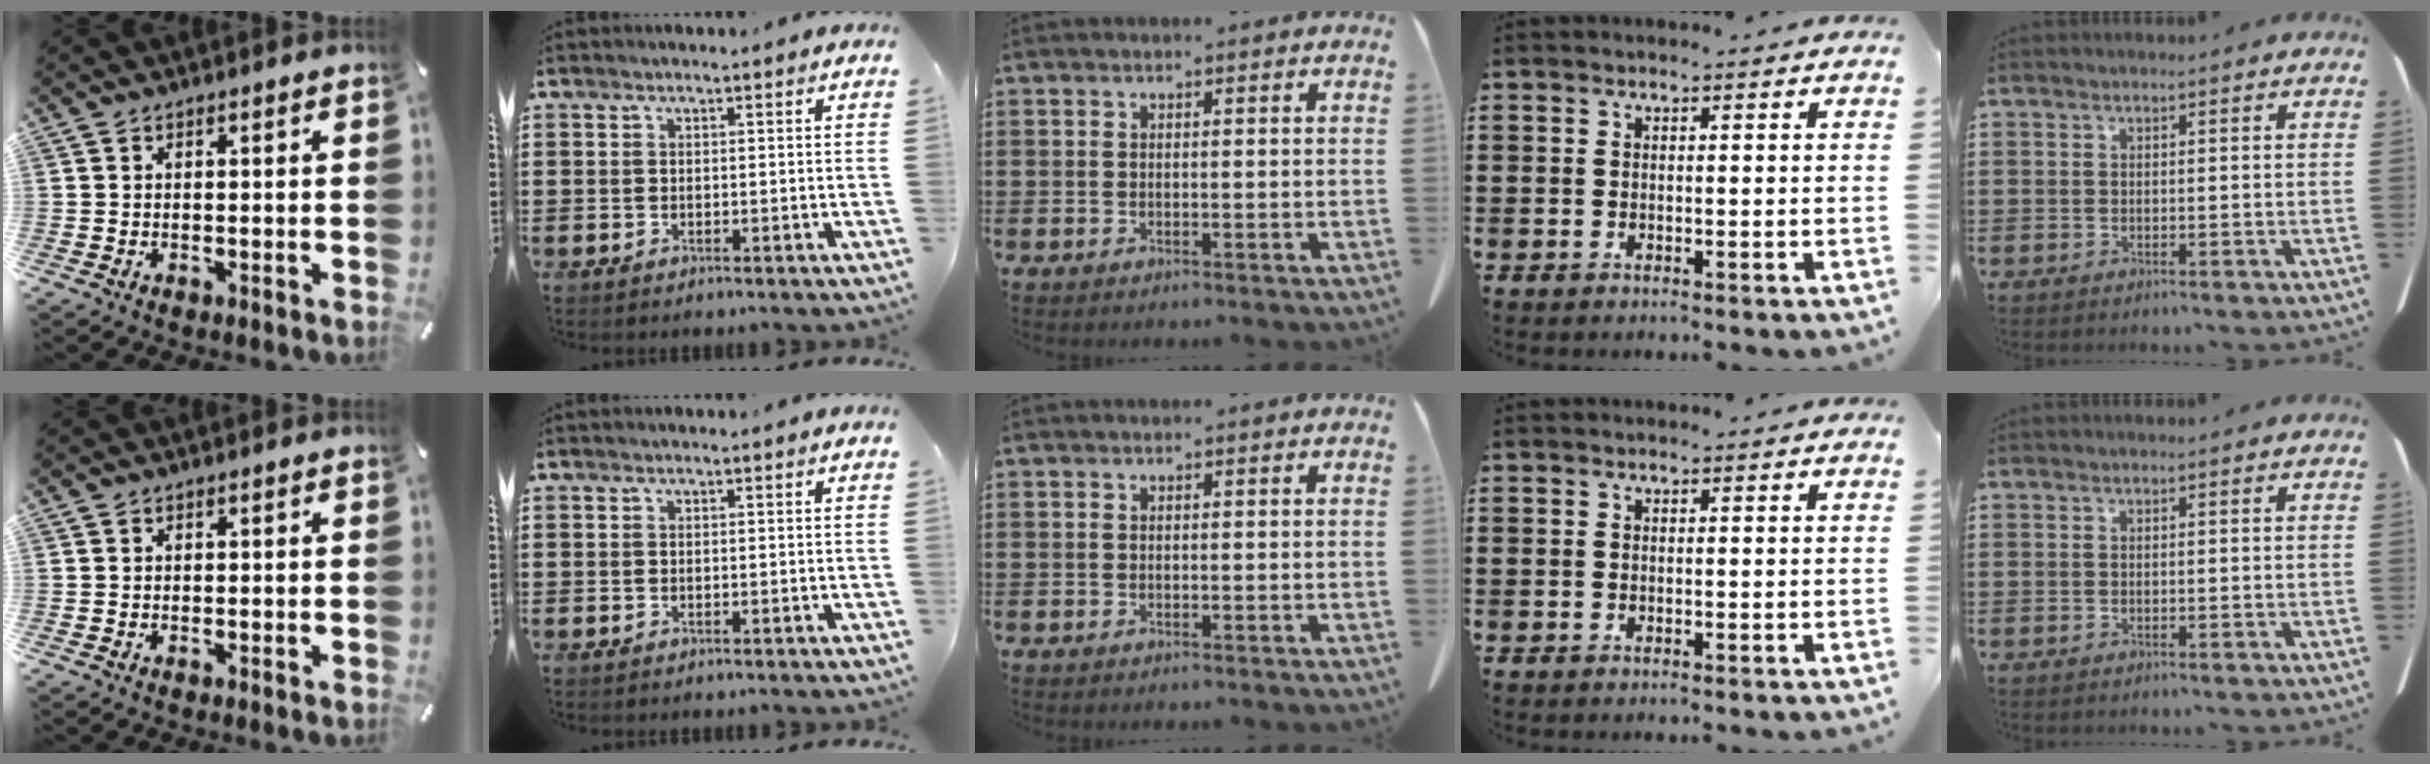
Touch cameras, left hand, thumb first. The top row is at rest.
{}